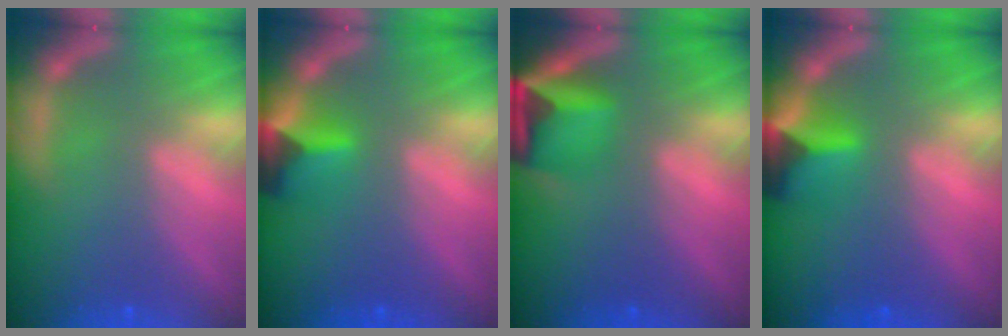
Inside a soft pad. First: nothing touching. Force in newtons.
{"total": 3.9}
{"total": 6.0}
{"total": 4.5}